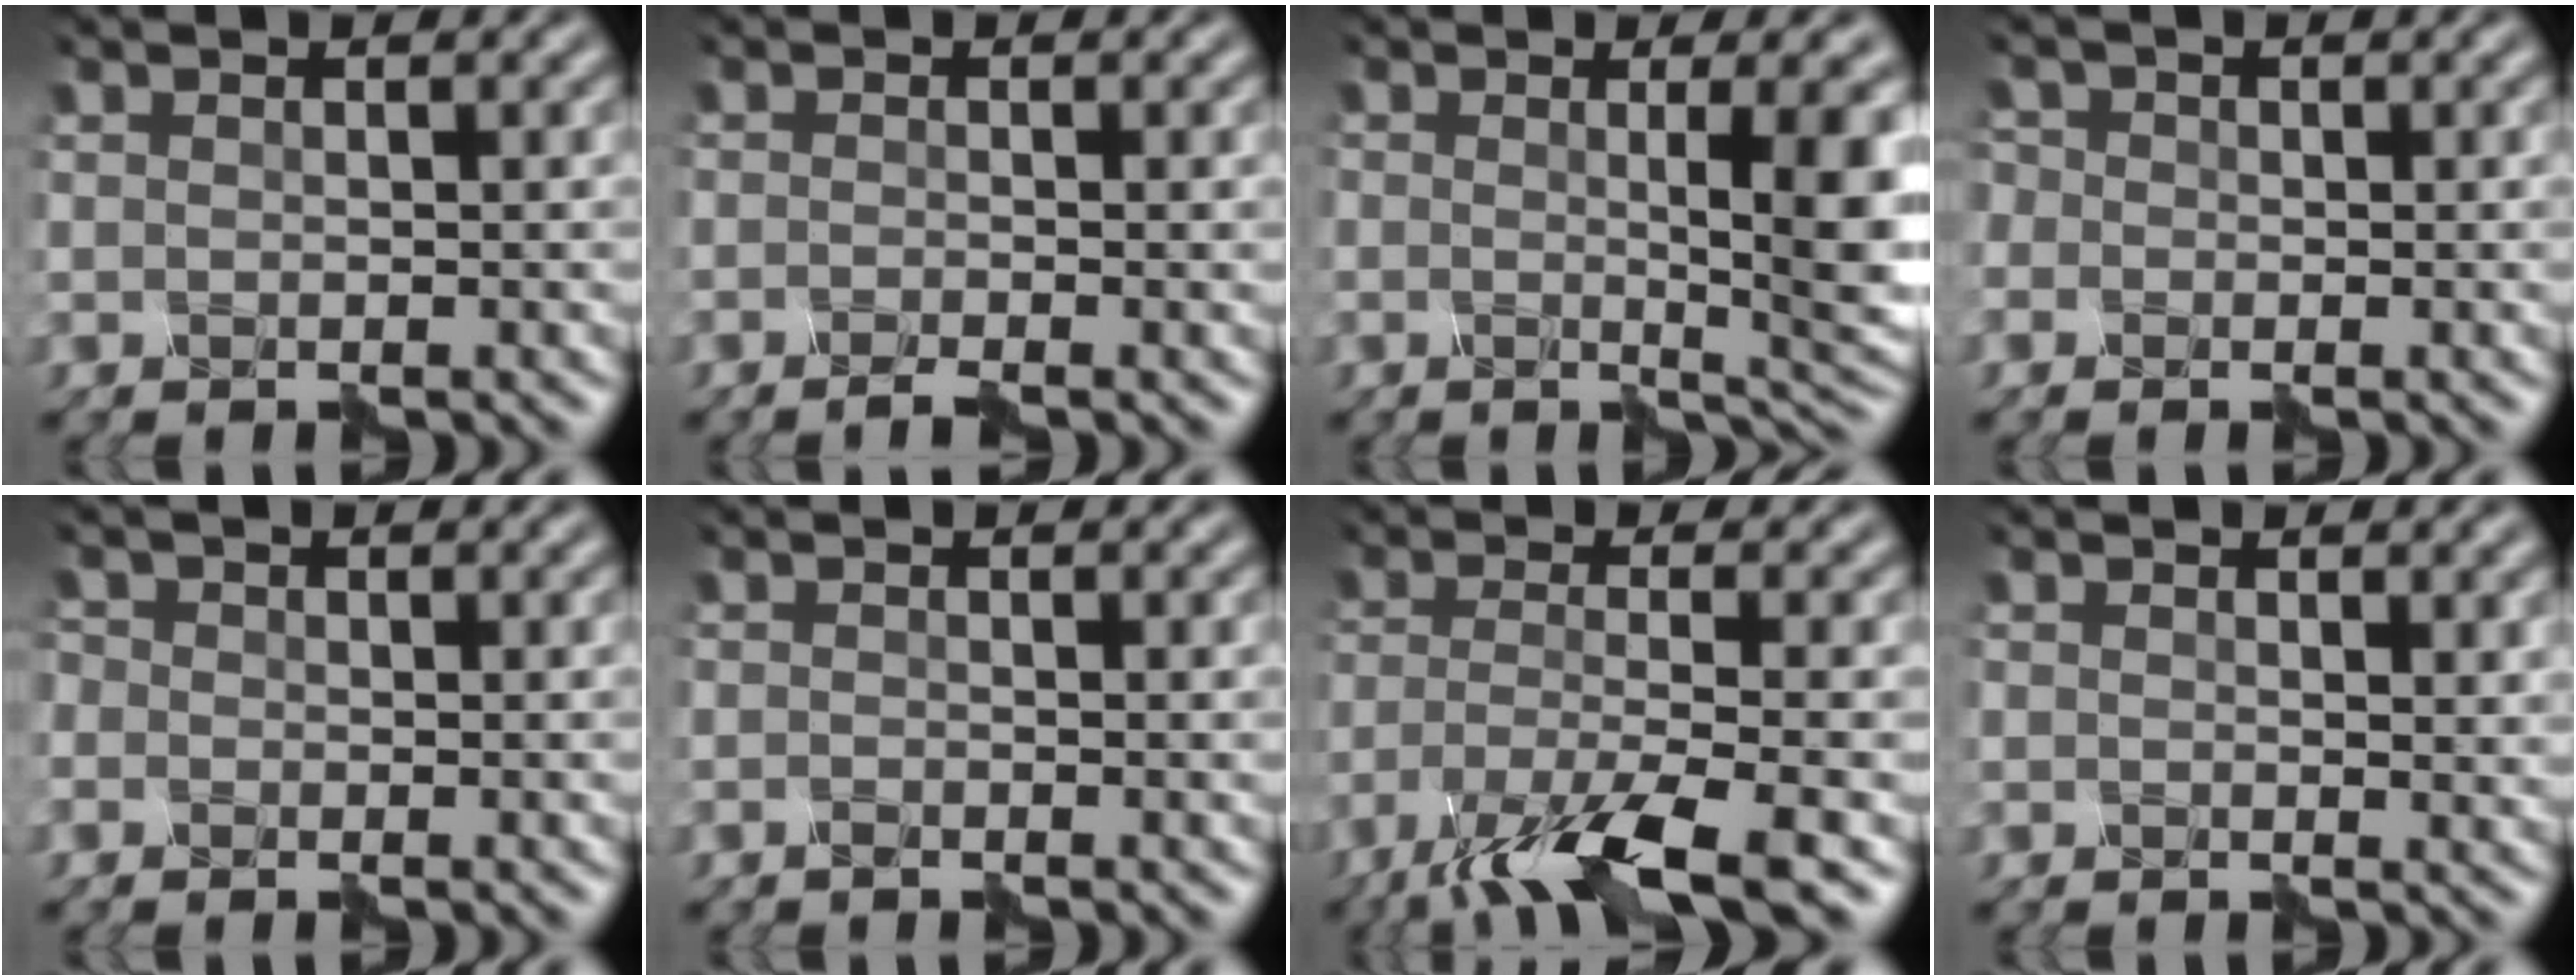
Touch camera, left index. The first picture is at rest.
{"total": 1.6, "force": [-1.3, 0.1, 0.9], "torque": [-0.015, 0.002, -0.022]}
{"total": 6.1, "force": [0.0, 1.5, 5.9], "torque": [-0.071, -0.006, 0.005]}
{"total": 2.2, "force": [-0.2, 2.0, 0.8], "torque": [-0.006, 0.019, -0.021]}
{"total": 1.7, "force": [-0.3, 1.6, 0.6], "torque": [-0.003, 0.012, -0.017]}
{"total": 0.9, "force": [-0.9, 0.1, 0.3], "torque": [-0.007, 0.003, -0.011]}
{"total": 7.8, "force": [-5.3, 1.5, 5.6], "torque": [-0.094, -0.003, -0.104]}
{"total": 0.7, "force": [0.3, 0.6, 0.4], "torque": [0.001, -0.001, 0.009]}